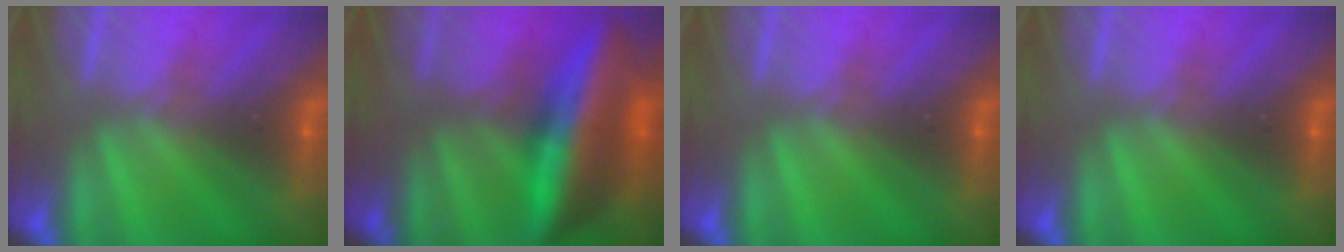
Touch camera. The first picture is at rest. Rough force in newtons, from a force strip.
{"total": 8.3}
{"total": 0.0}
{"total": 0.0}